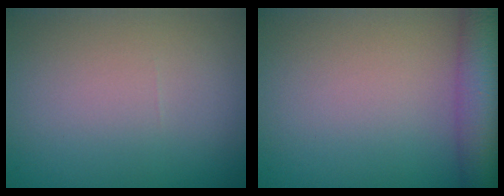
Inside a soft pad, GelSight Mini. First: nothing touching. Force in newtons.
{"total": 6.7, "press": 6.7, "slide": 0.3}